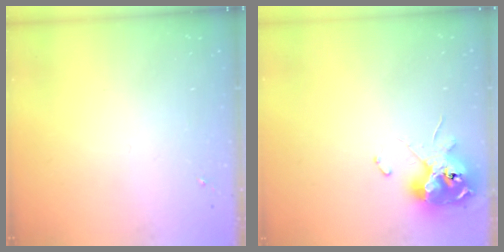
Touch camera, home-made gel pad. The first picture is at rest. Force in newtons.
{"total": 12.4, "press": 12.2, "slide": 1.8}